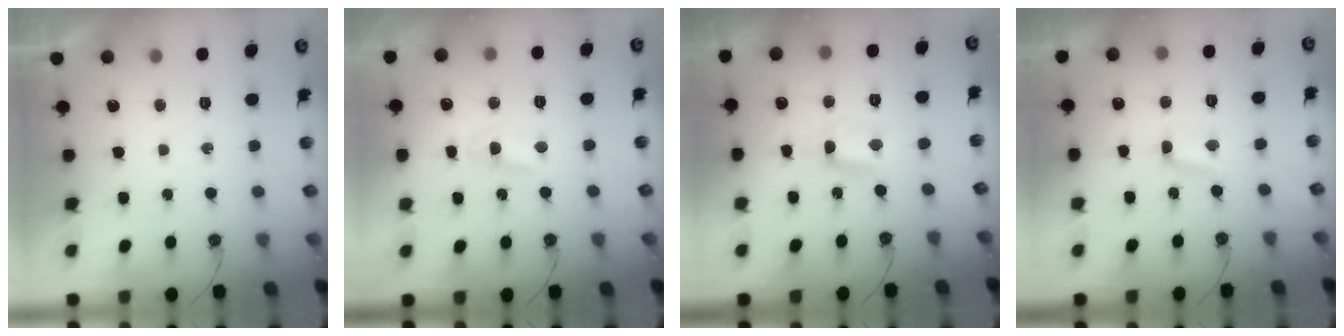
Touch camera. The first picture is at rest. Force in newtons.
{"total": 3.8, "press": 3.8, "slide": 0.5}
{"total": 0.6, "press": 0.3, "slide": 0.6}
{"total": 1.6, "press": 1.5, "slide": 0.2}